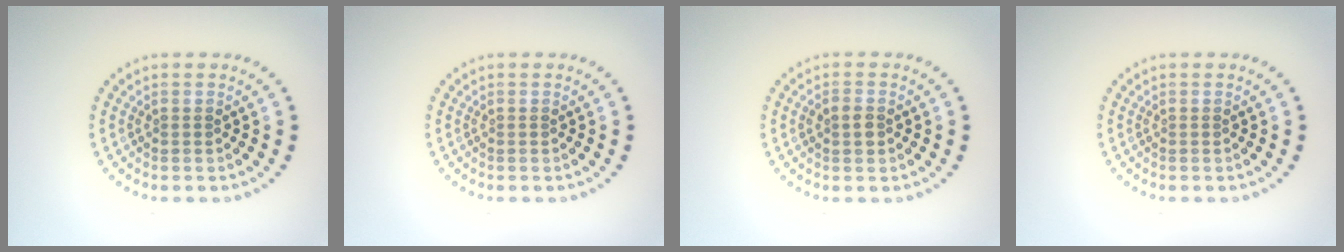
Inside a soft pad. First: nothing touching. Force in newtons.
{"total": 0.0}
{"total": 1.5, "press": 1.4, "slide": 0.3}
{"total": 0.0}